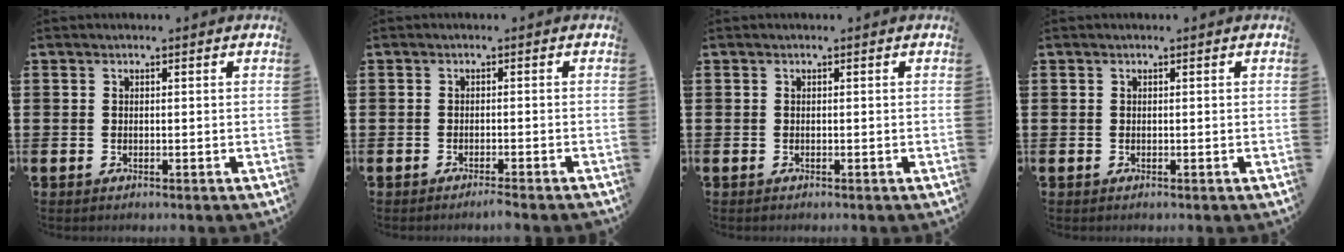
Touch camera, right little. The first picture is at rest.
{"total": 1.1, "force": [-1.0, -0.2, 0.4], "torque": [-0.005, -0.002, -0.020]}
{"total": 0.0}
{"total": 0.0}